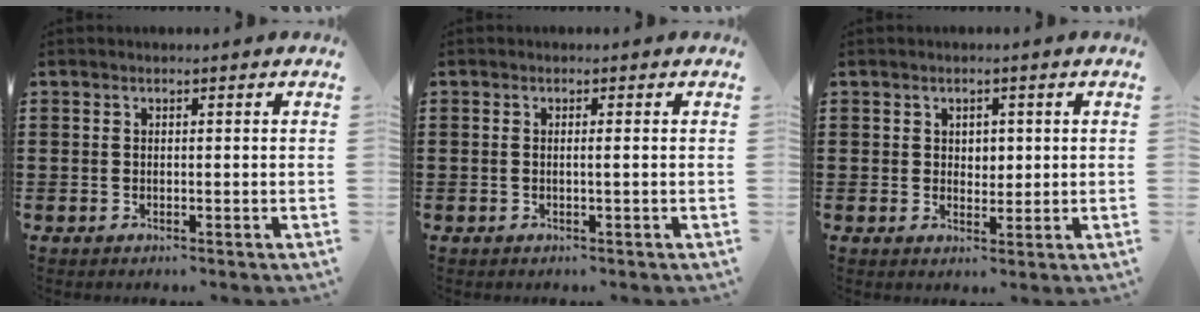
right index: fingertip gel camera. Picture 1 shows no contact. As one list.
[{"total": 0.8, "force": [-0.1, -0.1, 0.7], "torque": [-0.015, -0.004, -0.001]}, {"total": 1.9, "force": [0.8, 1.5, 0.9], "torque": [-0.013, 0.006, 0.011]}]